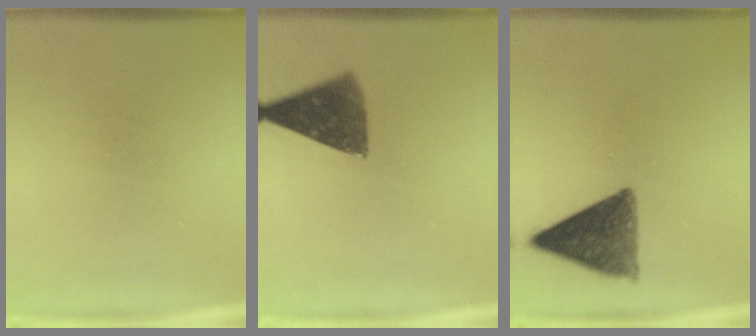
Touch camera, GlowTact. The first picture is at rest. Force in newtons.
{"total": 10.0}
{"total": 10.4}